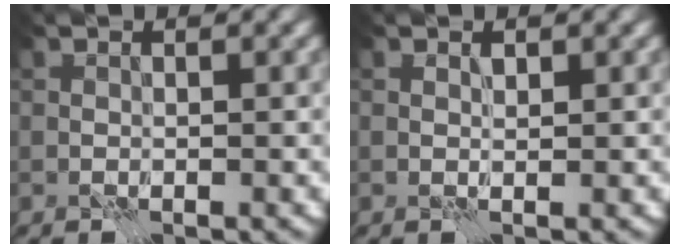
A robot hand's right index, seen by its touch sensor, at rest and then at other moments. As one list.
[{"total": 0.5, "force": [0.5, -0.2, 0.1], "torque": [0.000, 0.002, 0.008]}]